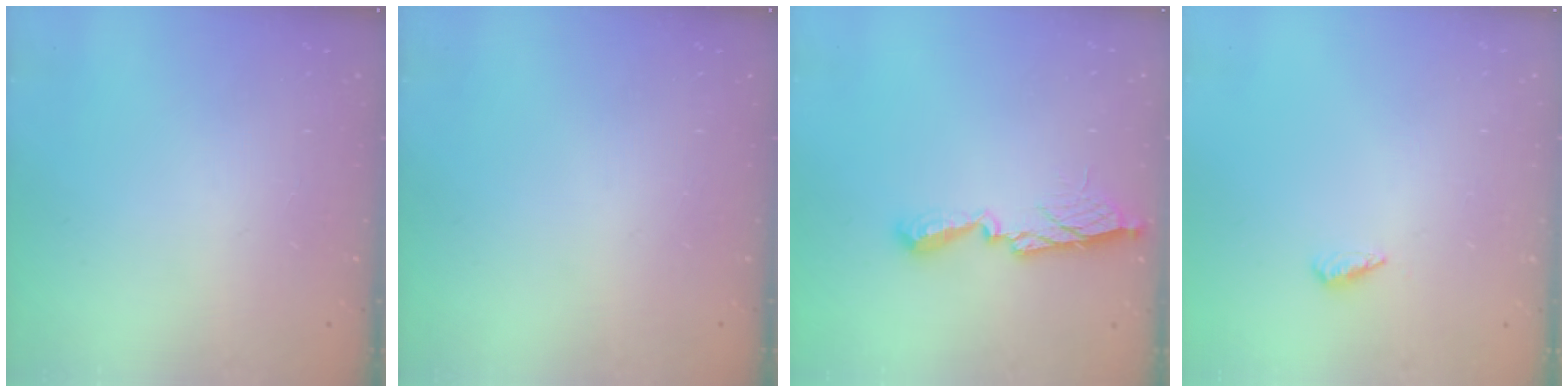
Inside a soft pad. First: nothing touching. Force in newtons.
{"total": 0.0}
{"total": 10.6, "press": 10.6, "slide": 0.6}
{"total": 3.6, "press": 3.4, "slide": 1.2}